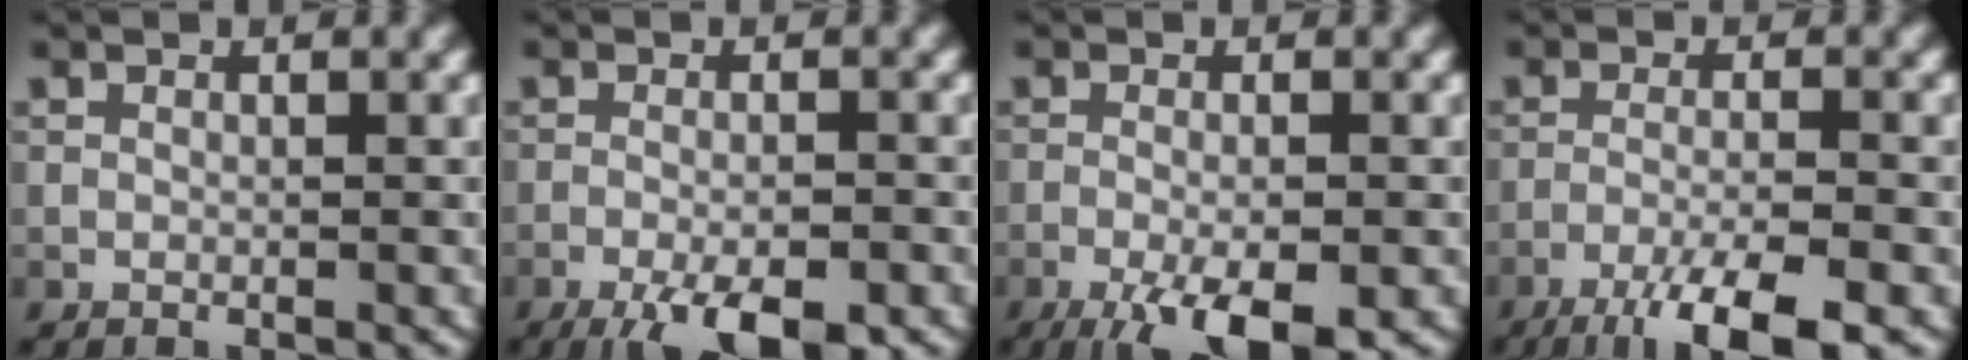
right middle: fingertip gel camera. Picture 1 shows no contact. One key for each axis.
{"total": 6.9, "fx": -4.3, "fy": 2.0, "fz": 5.1, "tx": -0.083, "ty": -0.019, "tz": -0.065}
{"total": 6.7, "fx": -3.6, "fy": 1.9, "fz": 5.4, "tx": -0.090, "ty": -0.010, "tz": -0.056}
{"total": 7.1, "fx": -4.6, "fy": 1.3, "fz": 5.3, "tx": -0.082, "ty": -0.004, "tz": -0.085}